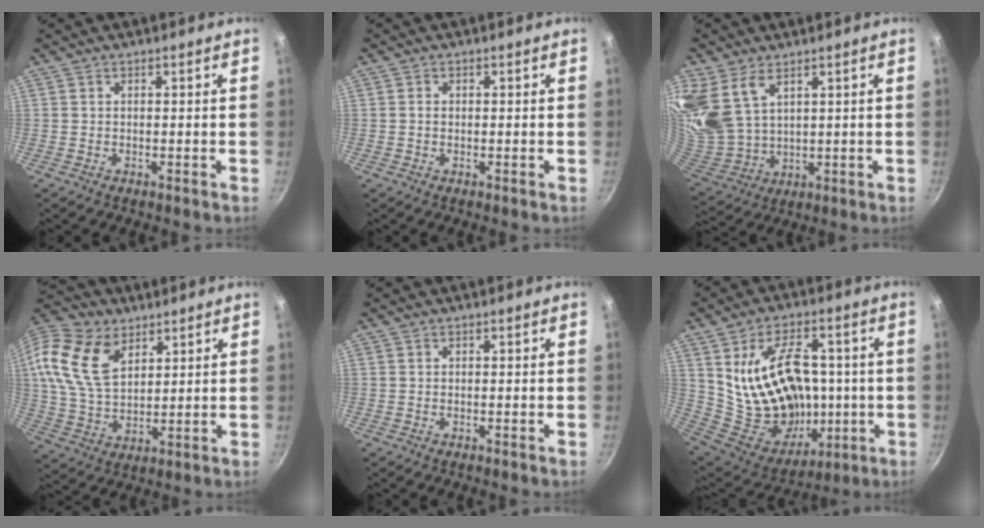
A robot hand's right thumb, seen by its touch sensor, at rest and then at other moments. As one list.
[{"total": 1.0, "force": [0.0, 0.8, 0.5], "torque": [-0.007, 0.004, 0.000]}, {"total": 13.8, "force": [7.6, 8.4, 7.9], "torque": [-0.167, -0.036, 0.171]}, {"total": 17.8, "force": [7.9, 11.5, 11.1], "torque": [-0.211, -0.018, 0.149]}, {"total": 0.0}, {"total": 22.7, "force": [1.9, 15.4, 16.7], "torque": [-0.249, -0.008, 0.060]}]